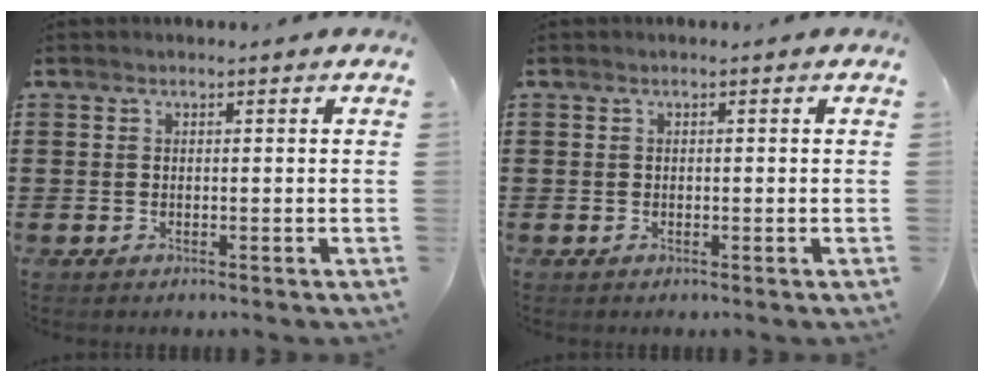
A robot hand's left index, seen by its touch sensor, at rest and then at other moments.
{"total": 0.0}